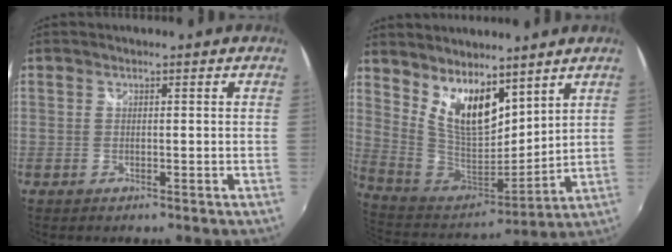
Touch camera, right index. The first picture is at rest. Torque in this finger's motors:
{"motor_torque": [0.17, 0.29, 0.29, 0.06]}